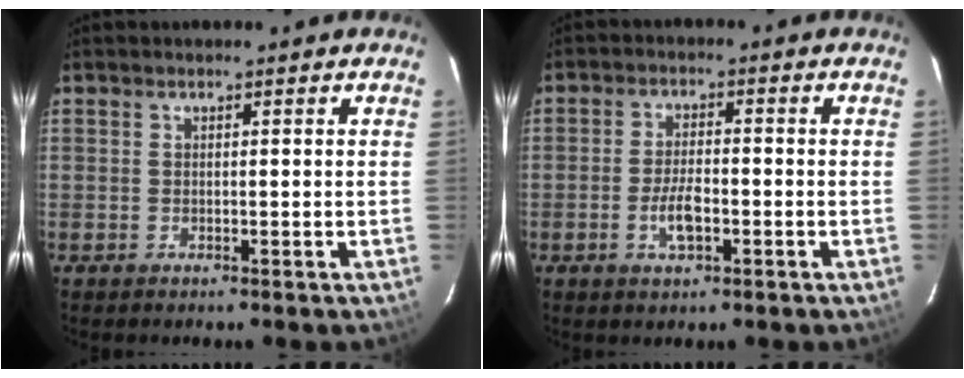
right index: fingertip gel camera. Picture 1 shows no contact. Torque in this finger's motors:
{"motor_torque": [1.28, -0.23, 0.34, 0.09]}